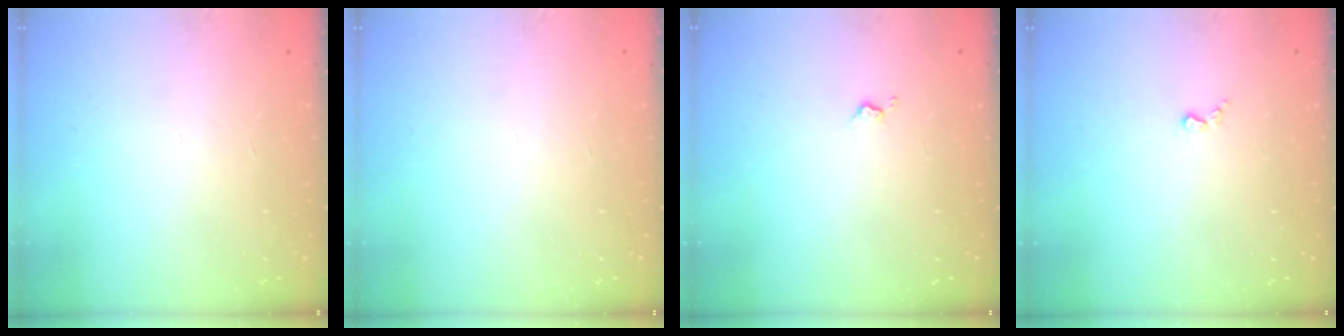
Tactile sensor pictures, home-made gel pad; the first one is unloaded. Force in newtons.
{"total": 0.0}
{"total": 2.7, "press": 2.6, "slide": 0.5}
{"total": 3.0, "press": 2.9, "slide": 0.5}